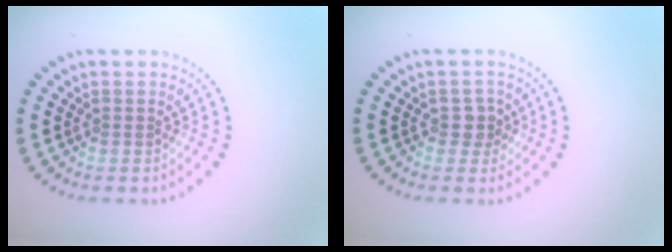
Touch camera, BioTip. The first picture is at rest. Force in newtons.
{"total": 1.4, "press": 1.4, "slide": 0.5}